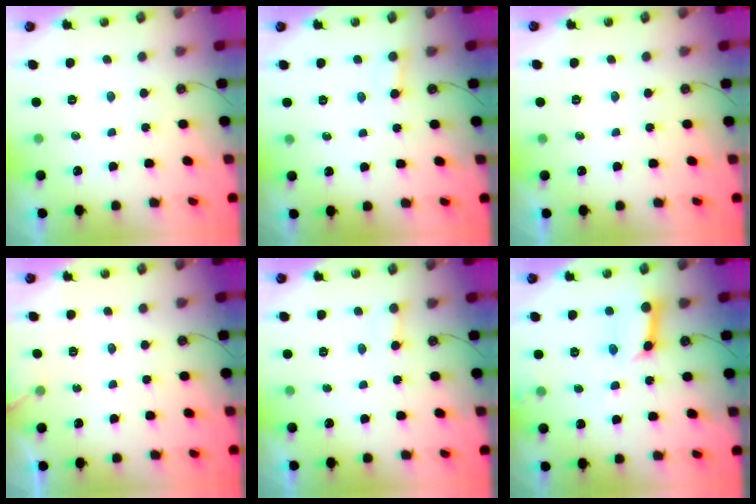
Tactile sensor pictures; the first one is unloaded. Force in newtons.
{"total": 2.9, "press": 2.9, "slide": 0.2}
{"total": 0.0}
{"total": 3.4, "press": 3.4, "slide": 0.2}
{"total": 4.9, "press": 4.9, "slide": 0.6}
{"total": 11.5, "press": 11.4, "slide": 1.3}